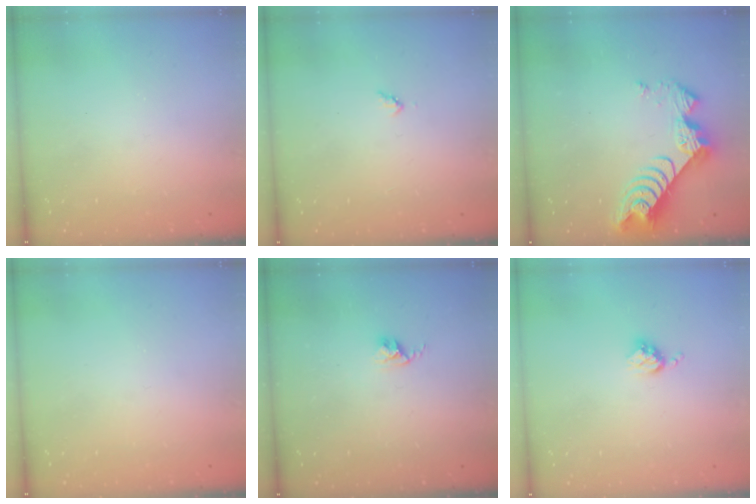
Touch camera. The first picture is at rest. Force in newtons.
{"total": 3.0, "press": 3.0, "slide": 0.3}
{"total": 9.5, "press": 9.5, "slide": 0.8}
{"total": 0.0}
{"total": 2.4, "press": 2.4, "slide": 0.3}
{"total": 3.6, "press": 3.6, "slide": 0.4}